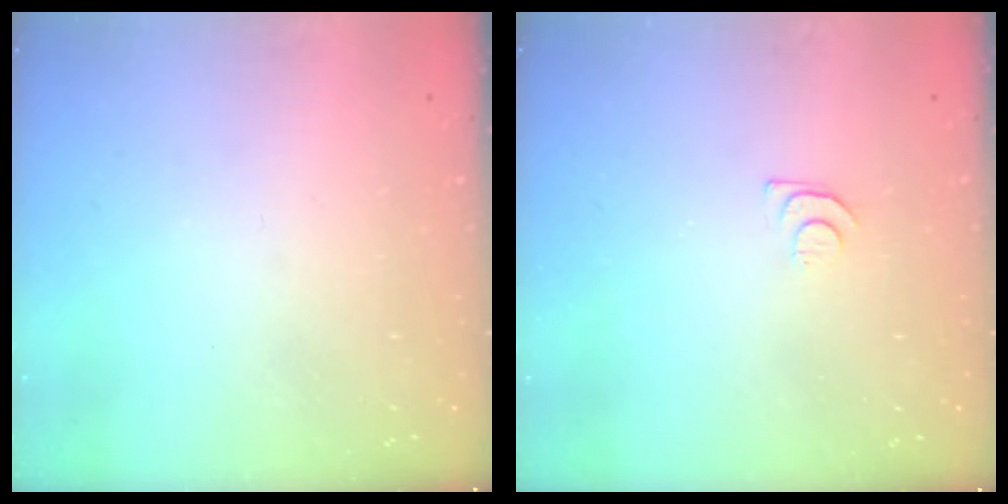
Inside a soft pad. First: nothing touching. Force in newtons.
{"total": 5.3, "press": 5.3, "slide": 0.5}